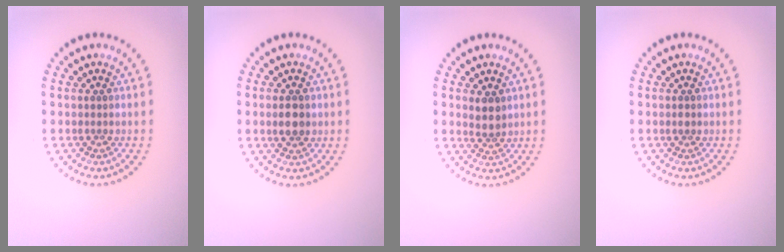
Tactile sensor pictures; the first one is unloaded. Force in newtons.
{"total": 2.1, "press": 2.1, "slide": 0.2}
{"total": 2.0, "press": 1.7, "slide": 0.9}
{"total": 0.6, "press": 0.6, "slide": 0.0}